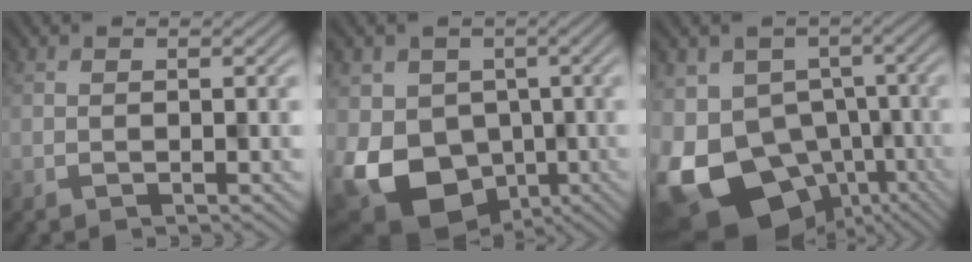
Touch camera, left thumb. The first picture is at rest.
{"total": 14.0, "force": [-4.3, 11.2, 7.2], "torque": [-0.162, -0.039, -0.055]}
{"total": 16.9, "force": [-7.6, 11.5, 9.7], "torque": [-0.209, -0.033, -0.087]}